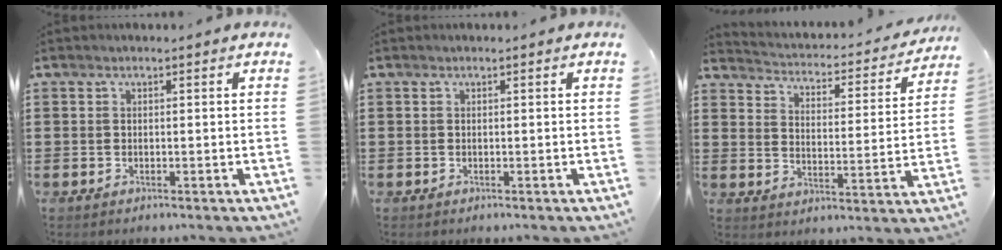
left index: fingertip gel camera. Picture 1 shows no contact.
{"total": 0.0}
{"total": 2.3, "force": [2.2, 0.2, 0.4], "torque": [-0.026, -0.027, 0.027]}